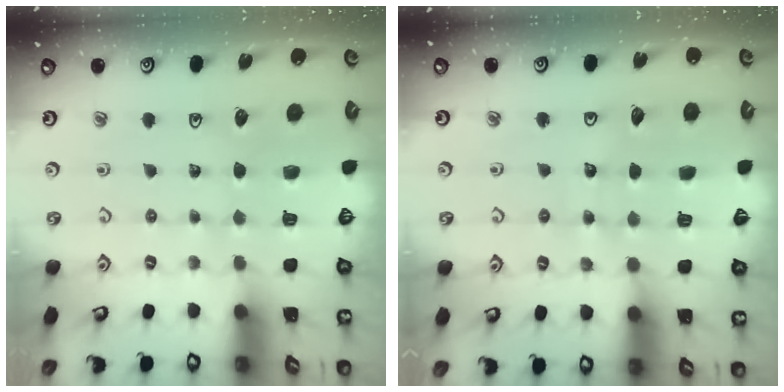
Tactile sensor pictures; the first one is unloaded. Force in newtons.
{"total": 7.1, "press": 7.1, "slide": 0.9}